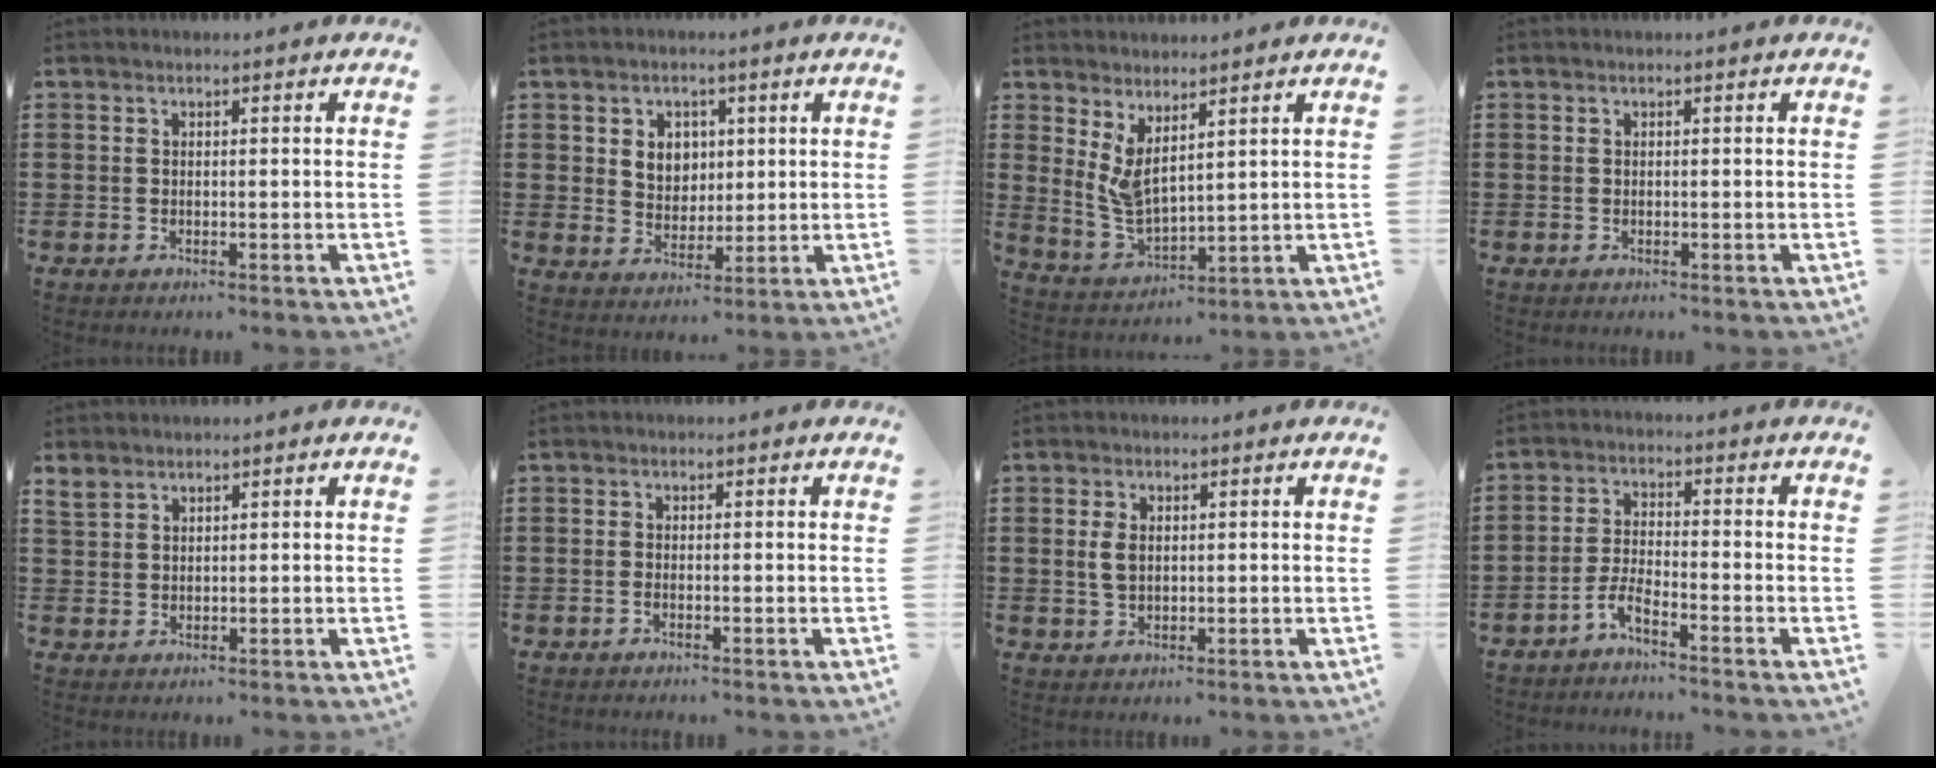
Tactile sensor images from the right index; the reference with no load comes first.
{"total": 4.7, "force": [1.6, 4.1, 1.5], "torque": [-0.039, 0.011, 0.027]}
{"total": 4.5, "force": [2.1, 1.8, 3.5], "torque": [-0.091, -0.019, 0.035]}
{"total": 0.0}
{"total": 2.4, "force": [2.1, 1.1, 0.6], "torque": [-0.017, 0.003, 0.043]}
{"total": 0.7, "force": [-0.6, 0.0, 0.5], "torque": [-0.011, -0.005, -0.010]}
{"total": 3.0, "force": [0.7, 1.8, 2.3], "torque": [-0.049, 0.008, 0.011]}
{"total": 3.7, "force": [-3.2, 0.1, 1.8], "torque": [-0.056, -0.006, -0.070]}